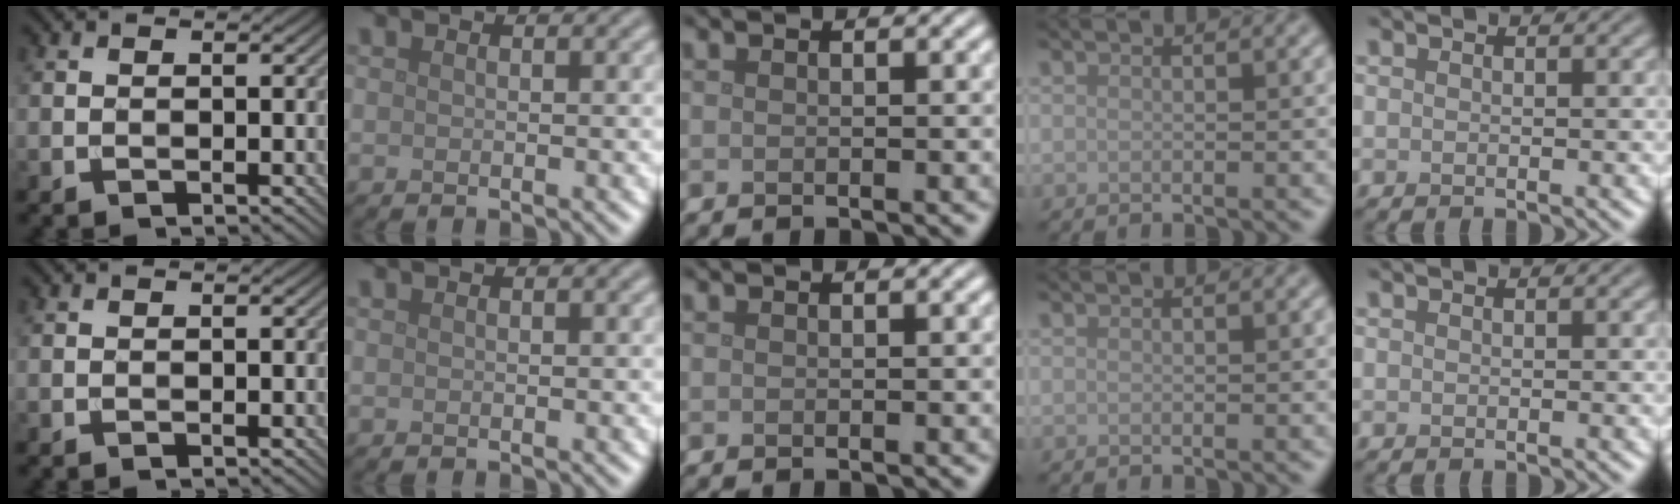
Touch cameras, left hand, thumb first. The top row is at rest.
{}